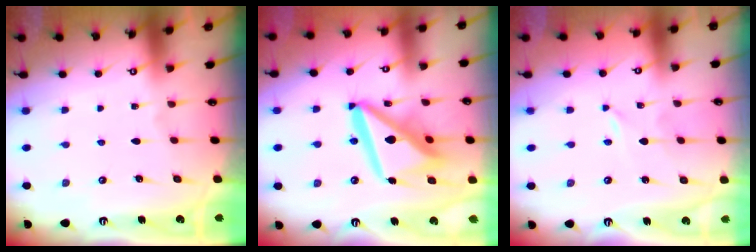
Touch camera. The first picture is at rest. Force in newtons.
{"total": 18.2, "press": 18.1, "slide": 1.9}
{"total": 0.0}